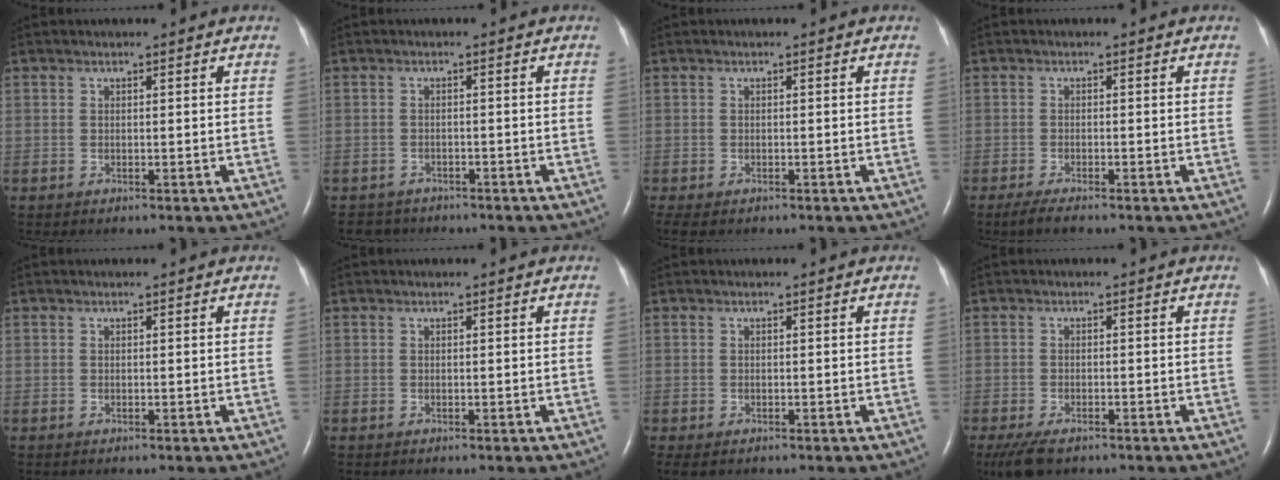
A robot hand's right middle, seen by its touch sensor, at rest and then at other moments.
{"total": 3.2, "force": [-2.7, 1.6, -0.5], "torque": [0.000, 0.000, -0.045]}
{"total": 3.4, "force": [-2.5, 1.6, 1.7], "torque": [-0.030, -0.009, -0.037]}
{"total": 2.6, "force": [-2.0, 0.3, 1.6], "torque": [-0.042, -0.009, -0.038]}
{"total": 0.0}
{"total": 0.0}
{"total": 1.5, "force": [-1.0, 0.8, 0.9], "torque": [-0.016, -0.003, -0.010]}
{"total": 5.1, "force": [-3.6, 2.1, 3.0], "torque": [-0.061, -0.011, -0.060]}